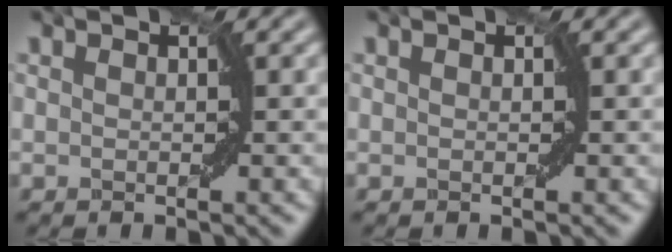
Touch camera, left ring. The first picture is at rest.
{"total": 0.0}